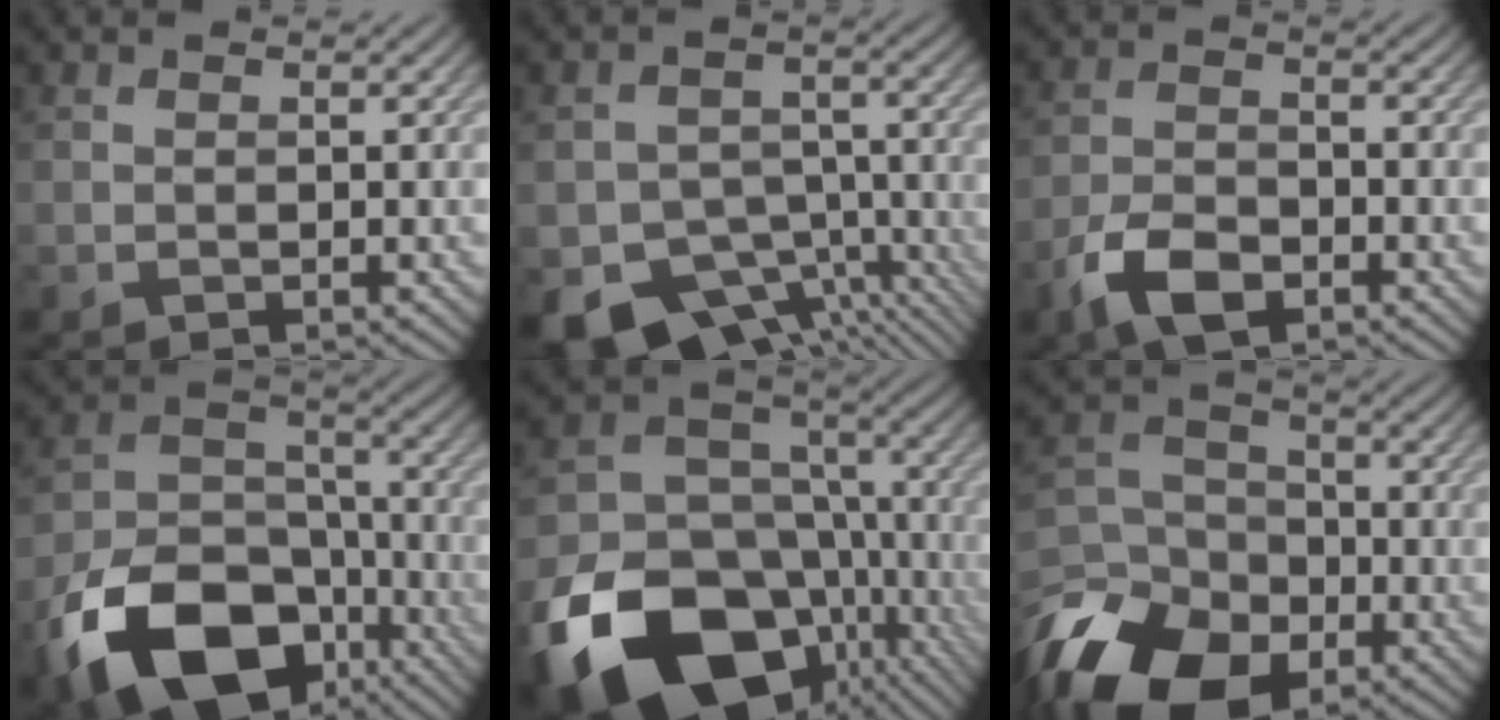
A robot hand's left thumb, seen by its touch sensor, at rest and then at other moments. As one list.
[{"total": 12.0, "force": [-8.0, 7.3, 5.0], "torque": [-0.077, -0.032, -0.114]}, {"total": 5.7, "force": [-3.5, 2.8, 3.5], "torque": [-0.075, -0.007, -0.077]}, {"total": 17.4, "force": [-9.7, 10.9, 9.5], "torque": [-0.198, -0.048, -0.172]}, {"total": 22.7, "force": [-10.9, 16.6, 11.1], "torque": [-0.234, -0.063, -0.143]}, {"total": 17.0, "force": [-9.8, 11.3, 8.1], "torque": [-0.229, -0.059, -0.156]}]